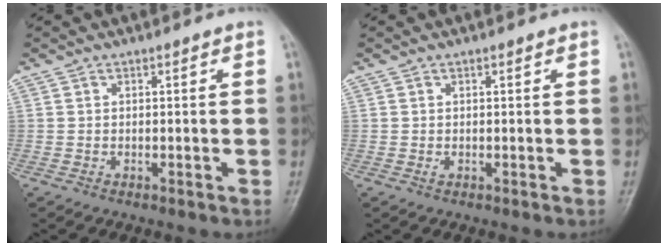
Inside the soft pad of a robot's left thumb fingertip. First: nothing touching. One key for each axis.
{"total": 0.6, "fx": 0.1, "fy": 0.3, "fz": 0.5, "tx": -0.008, "ty": 0.002, "tz": 0.005}